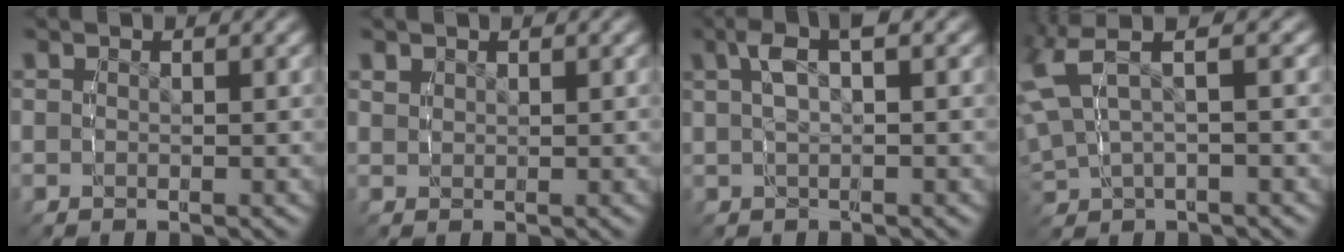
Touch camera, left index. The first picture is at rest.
{"total": 0.8, "force": [0.7, 0.2, 0.3], "torque": [-0.002, -0.003, 0.022]}
{"total": 4.1, "force": [1.5, 1.4, 3.6], "torque": [-0.058, 0.015, 0.025]}
{"total": 5.7, "force": [1.7, 3.5, 4.2], "torque": [-0.092, 0.011, 0.028]}